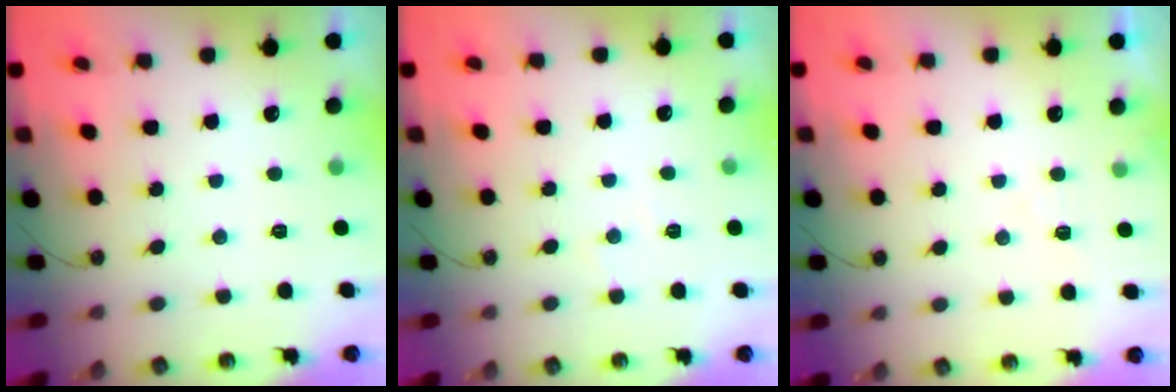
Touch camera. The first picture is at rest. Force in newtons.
{"total": 2.1, "press": 2.1, "slide": 0.4}
{"total": 6.4, "press": 6.3, "slide": 0.8}